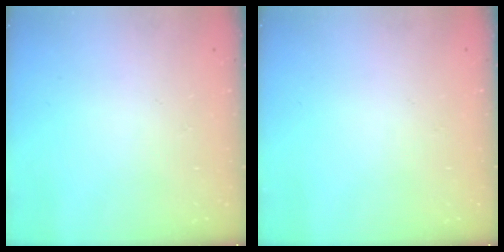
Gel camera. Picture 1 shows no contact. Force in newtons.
{"total": 0.0}